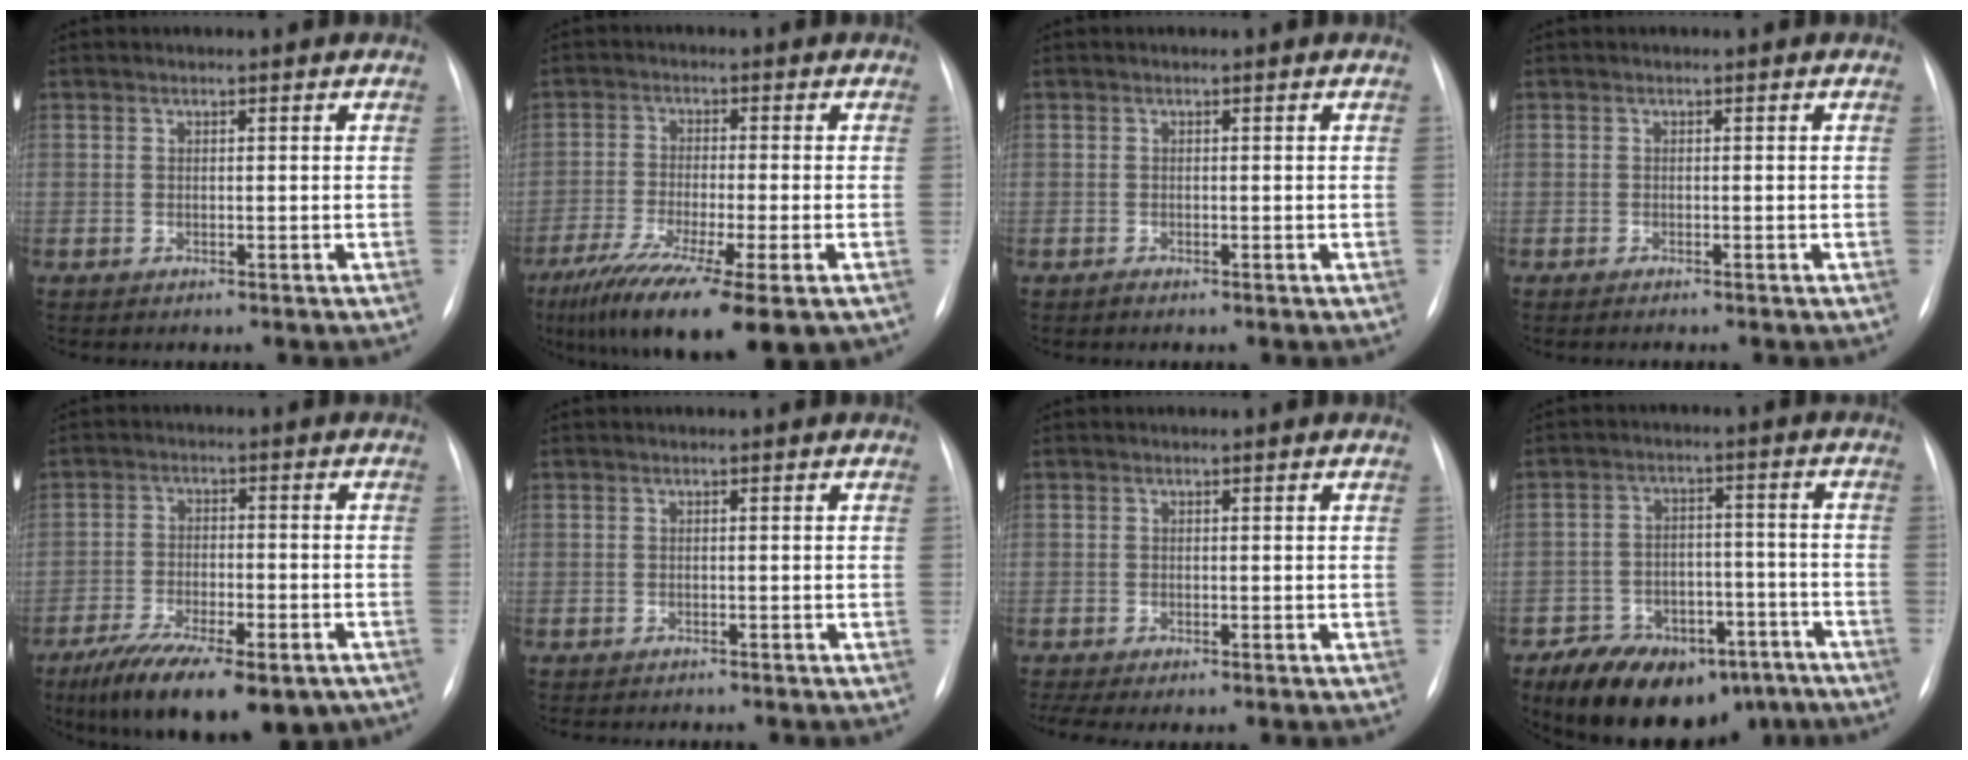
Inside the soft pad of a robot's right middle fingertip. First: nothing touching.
{"total": 14.9, "force": [-9.2, 1.9, 11.6], "torque": [-0.188, -0.039, -0.151]}
{"total": 0.0}
{"total": 1.2, "force": [-1.0, 0.0, 0.6], "torque": [-0.010, -0.002, -0.013]}
{"total": 17.2, "force": [-11.6, 6.0, 11.2], "torque": [-0.161, -0.014, -0.178]}
{"total": 2.3, "force": [-2.1, 0.5, 0.8], "torque": [-0.010, -0.006, -0.022]}
{"total": 2.1, "force": [-1.4, 0.3, 1.5], "torque": [-0.032, -0.007, -0.024]}
{"total": 15.8, "force": [-11.5, 8.6, 6.6], "torque": [-0.094, 0.030, -0.161]}